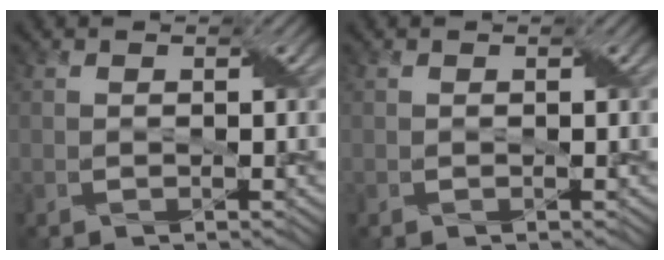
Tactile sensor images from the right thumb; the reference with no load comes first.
{"total": 0.0}